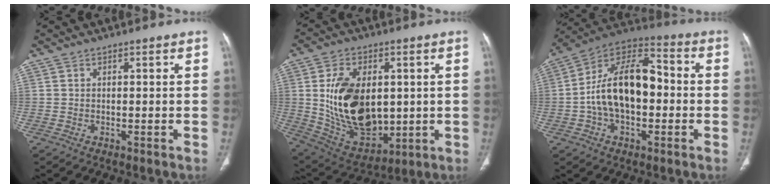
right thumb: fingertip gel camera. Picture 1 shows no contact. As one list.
[{"total": 20.3, "force": [1.3, 12.9, 15.6], "torque": [-0.242, -0.016, 0.049]}, {"total": 18.1, "force": [-1.1, 10.5, 14.7], "torque": [-0.243, 0.045, -0.026]}]